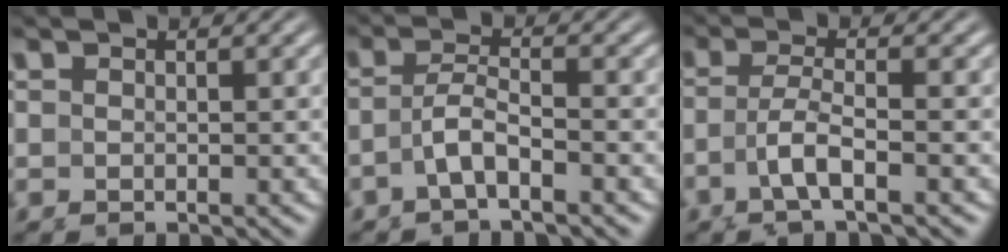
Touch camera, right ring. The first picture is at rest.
{"total": 2.6, "force": [-1.2, 0.6, 2.2], "torque": [-0.045, -0.003, -0.021]}
{"total": 3.2, "force": [-1.1, 0.8, 2.8], "torque": [-0.067, -0.016, -0.010]}